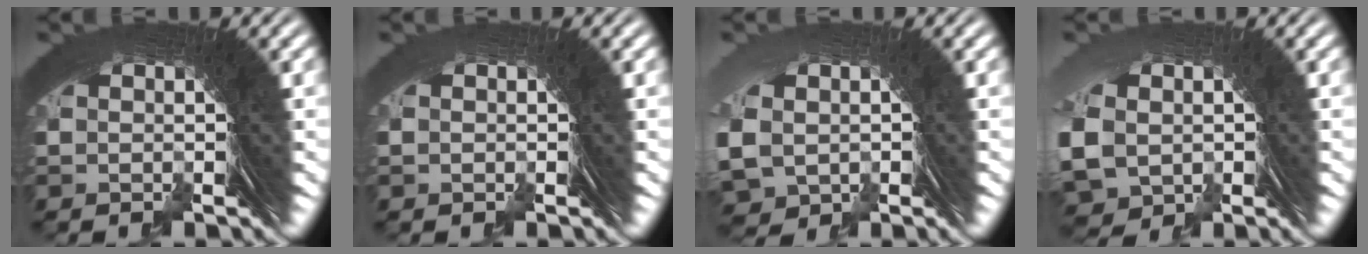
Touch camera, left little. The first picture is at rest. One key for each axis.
{"total": 1.4, "fx": -0.6, "fy": -0.7, "fz": -1.1, "tx": 0.023, "ty": 0.000, "tz": -0.008}
{"total": 3.4, "fx": -1.8, "fy": 2.9, "fz": 0.3, "tx": -0.018, "ty": -0.017, "tz": -0.021}
{"total": 4.8, "fx": -2.0, "fy": 4.3, "fz": 0.8, "tx": -0.032, "ty": -0.017, "tz": -0.028}